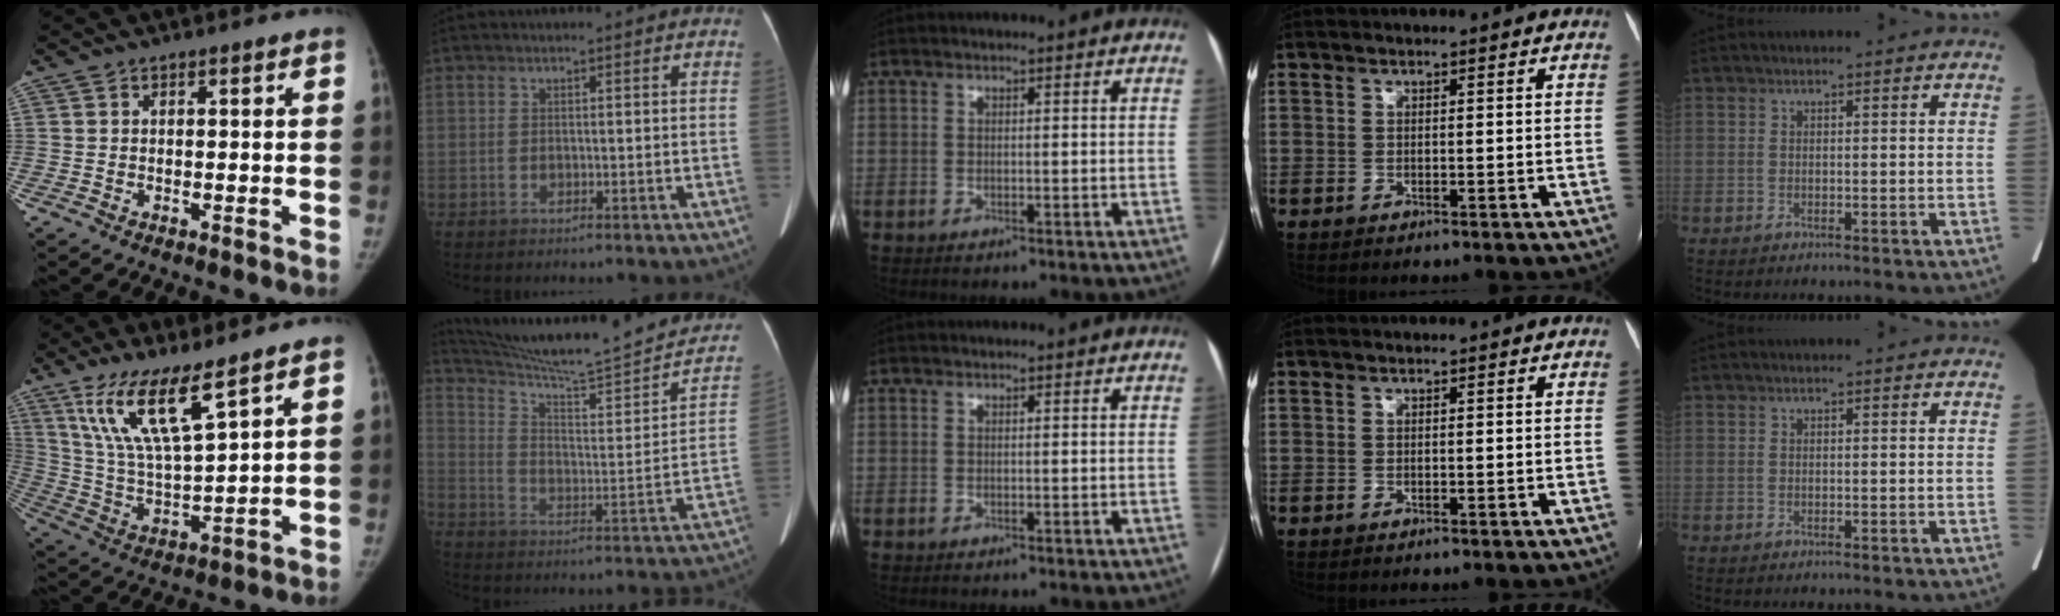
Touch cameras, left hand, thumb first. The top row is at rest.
{"thumb": {"total": 13.8, "force": [9.0, 2.4, 10.3], "torque": [-0.195, -0.052, 0.190]}, "index": {"total": 23.6, "force": [20.5, 1.6, 11.6], "torque": [-0.171, -0.028, 0.287]}}